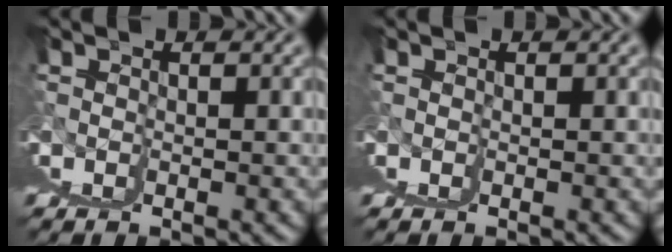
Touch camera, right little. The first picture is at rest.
{"total": 0.0}